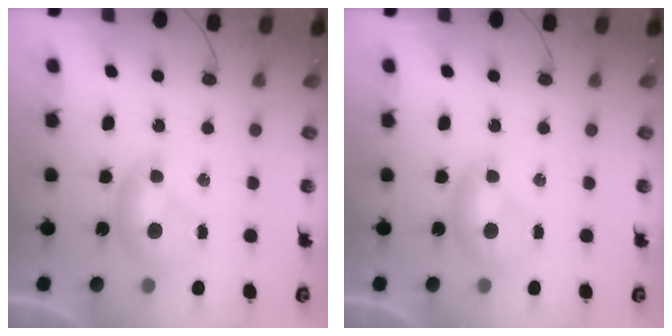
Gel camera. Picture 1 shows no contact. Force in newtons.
{"total": 0.0}